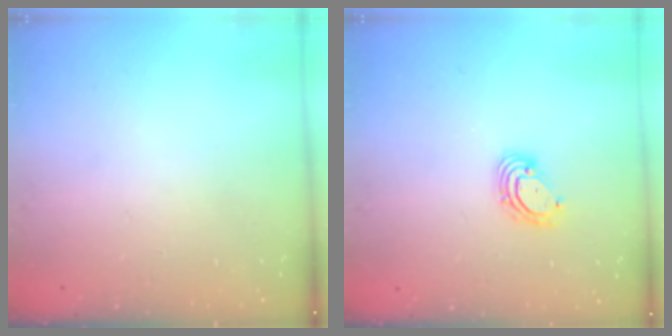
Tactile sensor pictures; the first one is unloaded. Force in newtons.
{"total": 5.2, "press": 5.2, "slide": 0.6}